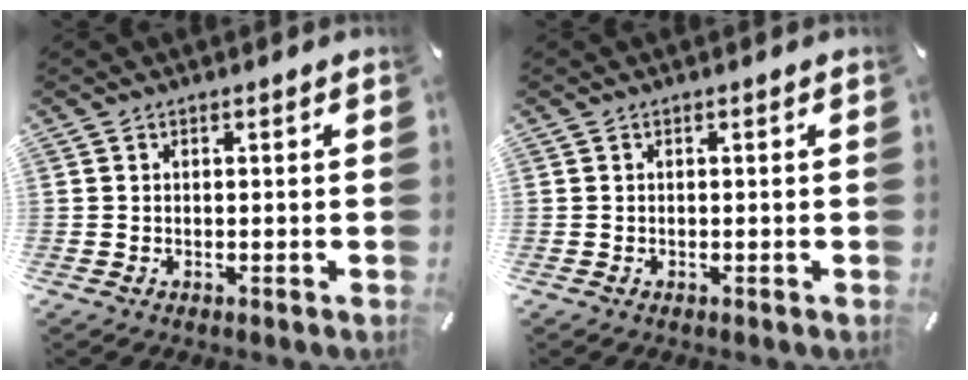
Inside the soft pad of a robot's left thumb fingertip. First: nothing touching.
{"total": 0.0}